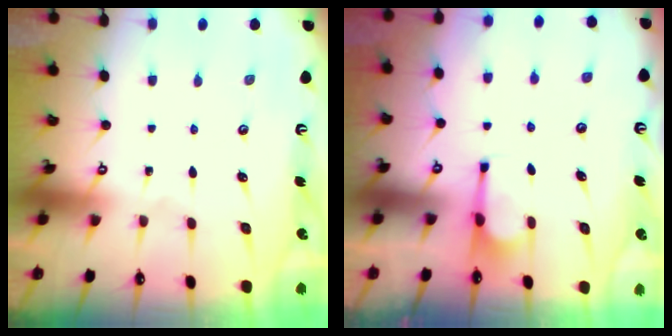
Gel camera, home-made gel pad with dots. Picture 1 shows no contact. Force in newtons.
{"total": 3.5, "press": 3.5, "slide": 0.6}